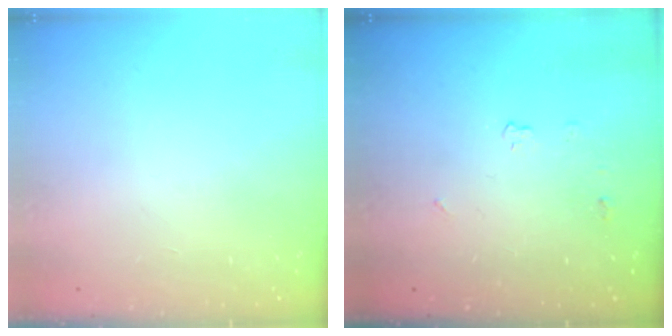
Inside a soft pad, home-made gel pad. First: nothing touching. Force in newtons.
{"total": 4.0, "press": 4.0, "slide": 0.6}